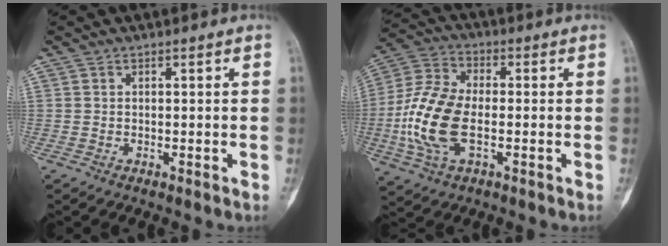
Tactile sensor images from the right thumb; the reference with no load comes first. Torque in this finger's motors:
{"motor_torque": [1.84, 1.88, 0.21, -0.12, 0.50]}